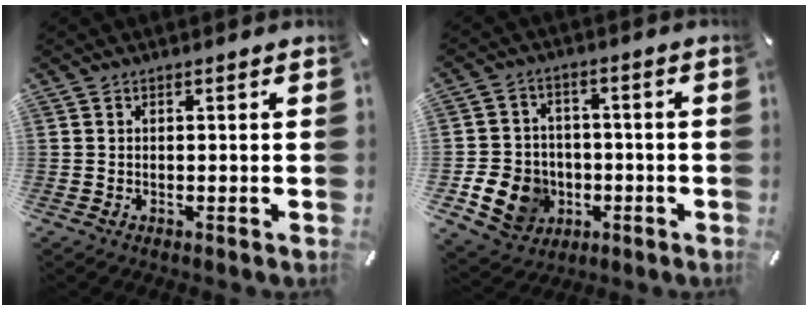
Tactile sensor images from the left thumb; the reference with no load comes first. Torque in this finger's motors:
{"motor_torque": [1.17, 1.23, 0.57, 0.35, 0.16]}